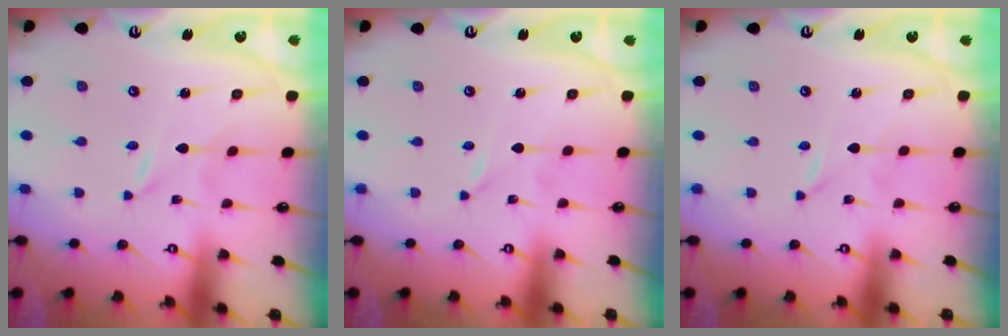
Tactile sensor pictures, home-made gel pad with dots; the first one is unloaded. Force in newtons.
{"total": 0.0}
{"total": 0.0}